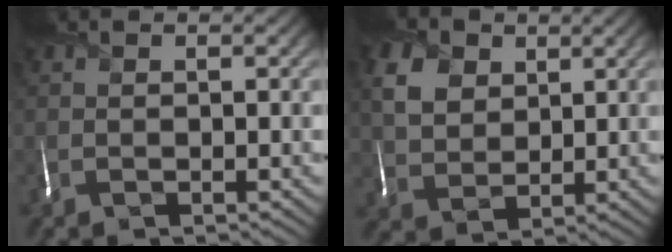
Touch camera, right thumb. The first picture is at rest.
{"total": 6.3, "force": [2.7, 4.7, 3.3], "torque": [-0.095, 0.004, 0.050]}